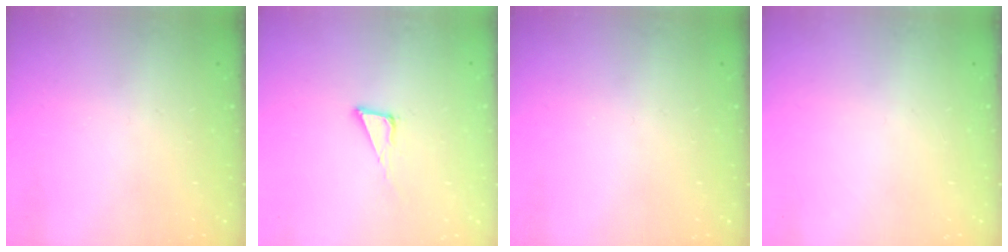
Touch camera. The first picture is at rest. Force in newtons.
{"total": 4.3, "press": 4.3, "slide": 0.2}
{"total": 0.0}
{"total": 0.0}